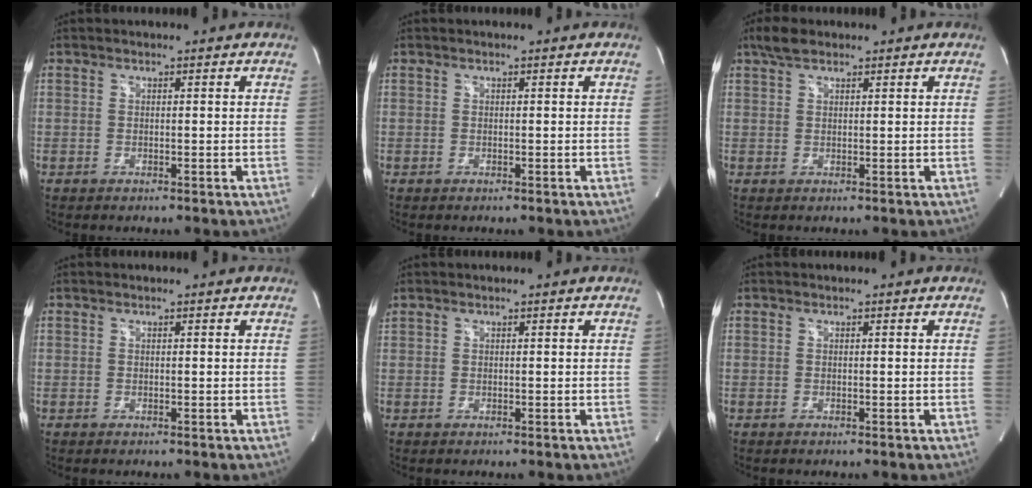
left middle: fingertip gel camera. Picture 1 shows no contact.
{"total": 0.0}
{"total": 3.0, "force": [2.3, 1.2, 1.6], "torque": [-0.040, 0.012, 0.046]}
{"total": 0.0}
{"total": 0.0}
{"total": 0.0}